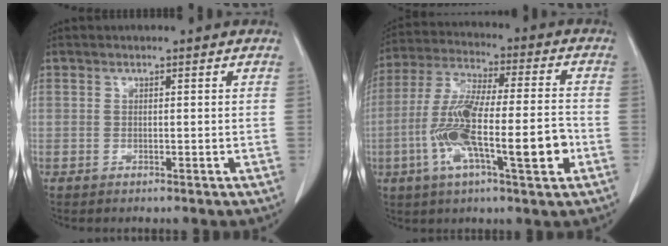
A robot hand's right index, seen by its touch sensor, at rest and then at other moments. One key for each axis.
{"total": 16.2, "fx": -4.4, "fy": 2.7, "fz": 15.3, "tx": -0.285, "ty": 0.004, "tz": -0.074}